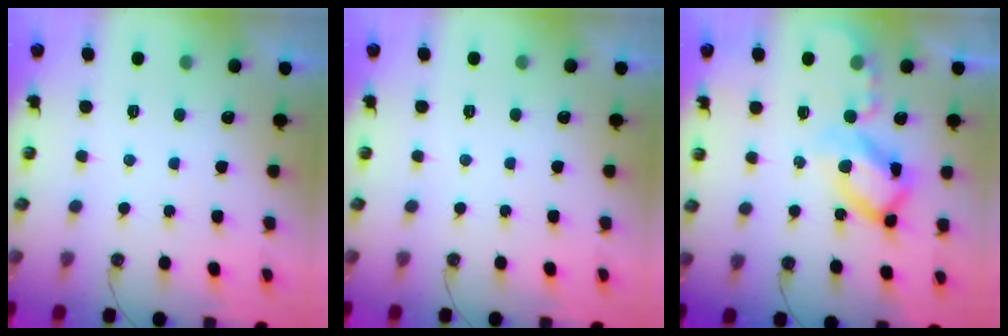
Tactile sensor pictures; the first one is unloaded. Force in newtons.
{"total": 0.0}
{"total": 15.2, "press": 15.2, "slide": 1.5}